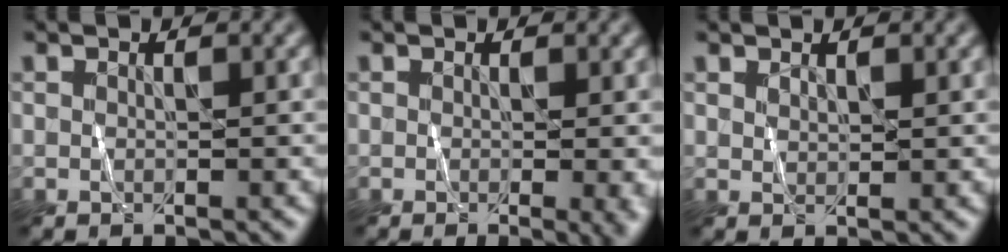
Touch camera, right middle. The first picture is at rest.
{"total": 2.9, "force": [-0.5, 0.8, 2.8], "torque": [-0.030, -0.009, -0.005]}
{"total": 0.9, "force": [0.7, 0.3, 0.4], "torque": [-0.010, -0.002, 0.016]}